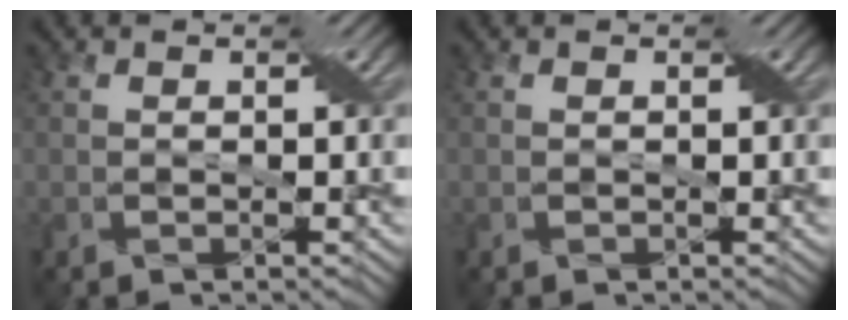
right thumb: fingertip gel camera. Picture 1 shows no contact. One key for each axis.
{"total": 0.0}